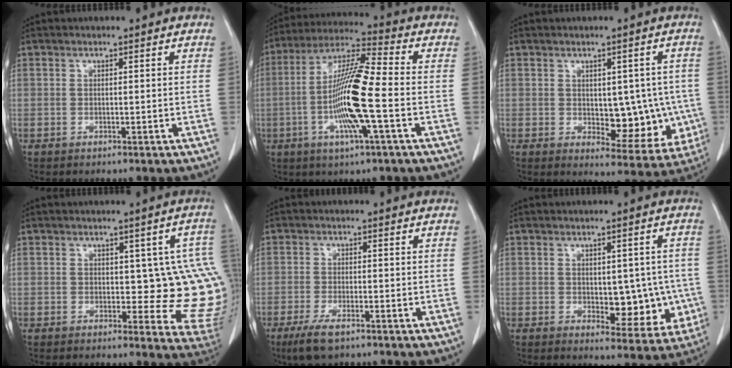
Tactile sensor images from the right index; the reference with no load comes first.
{"total": 14.3, "force": [-3.0, 0.5, 13.9], "torque": [-0.273, -0.004, -0.064]}
{"total": 9.6, "force": [-0.7, 5.0, 8.2], "torque": [-0.083, 0.002, 0.007]}
{"total": 10.5, "force": [0.5, 4.6, 9.5], "torque": [-0.087, 0.009, 0.009]}
{"total": 4.8, "force": [-3.1, 1.2, 3.4], "torque": [-0.072, -0.009, -0.054]}
{"total": 8.7, "force": [-0.9, 4.5, 7.4], "torque": [-0.073, 0.003, 0.001]}